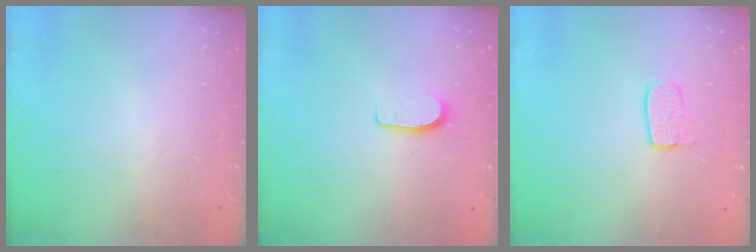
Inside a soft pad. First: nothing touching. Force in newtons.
{"total": 5.4, "press": 5.3, "slide": 0.5}
{"total": 6.1, "press": 6.1, "slide": 0.5}